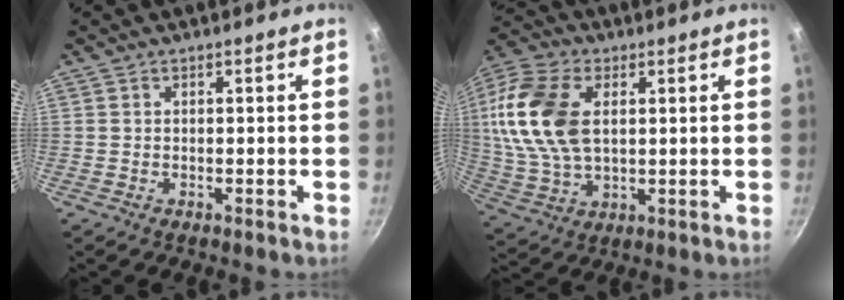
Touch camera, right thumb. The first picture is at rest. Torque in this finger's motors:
{"motor_torque": [1.58, 2.72, 2.06, 0.15, 0.68]}